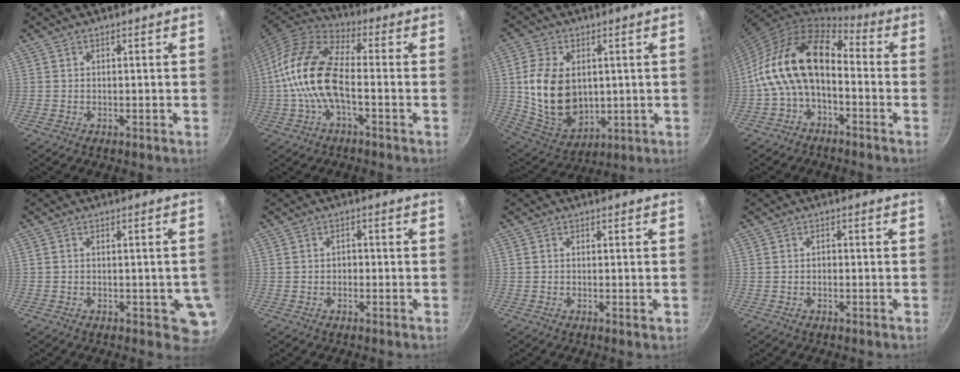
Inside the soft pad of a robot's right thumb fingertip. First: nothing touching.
{"total": 15.1, "force": [-2.0, 7.0, 13.2], "torque": [-0.254, 0.036, -0.058]}
{"total": 15.7, "force": [1.7, 11.0, 11.0], "torque": [-0.184, -0.019, 0.051]}
{"total": 15.3, "force": [-2.3, 9.1, 12.1], "torque": [-0.206, 0.050, -0.058]}
{"total": 5.7, "force": [-1.1, 2.7, 4.8], "torque": [-0.027, 0.004, -0.013]}
{"total": 1.6, "force": [-0.4, 1.3, 0.9], "torque": [-0.009, 0.007, -0.008]}
{"total": 1.0, "force": [-0.1, 0.2, 1.0], "torque": [-0.015, -0.002, -0.004]}
{"total": 1.0, "force": [-0.3, 0.7, 0.5], "torque": [-0.008, 0.004, -0.006]}